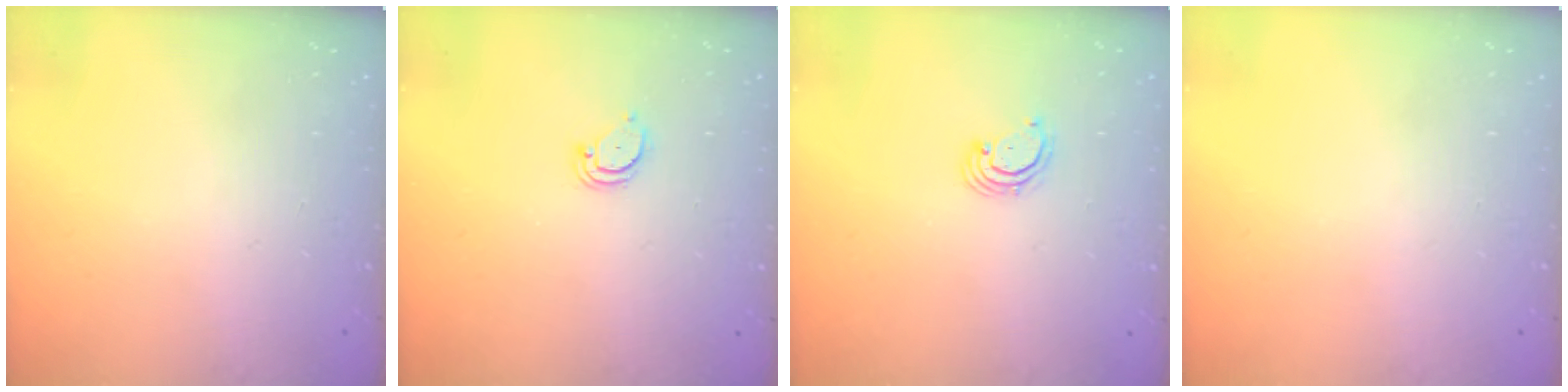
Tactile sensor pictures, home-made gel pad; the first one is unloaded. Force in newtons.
{"total": 2.1, "press": 2.1, "slide": 0.2}
{"total": 2.7, "press": 2.7, "slide": 0.3}
{"total": 0.0}